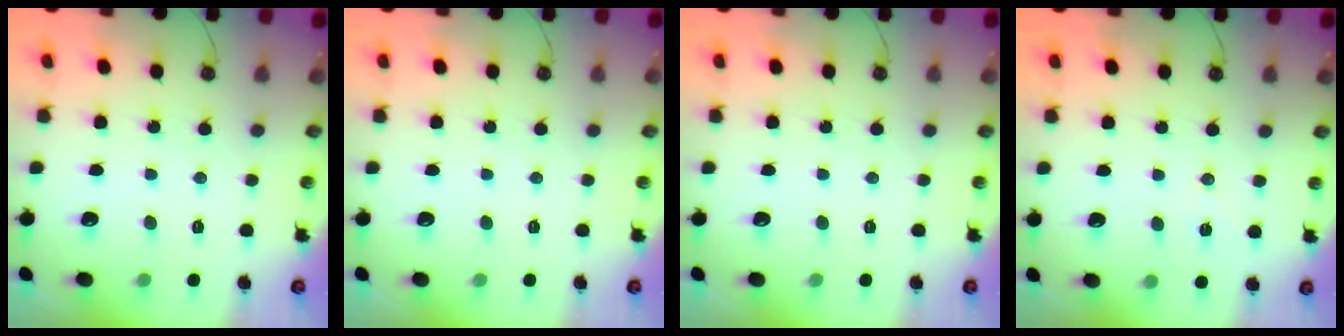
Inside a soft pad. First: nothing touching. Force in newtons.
{"total": 0.0}
{"total": 0.0}
{"total": 6.3, "press": 4.6, "slide": 4.2}